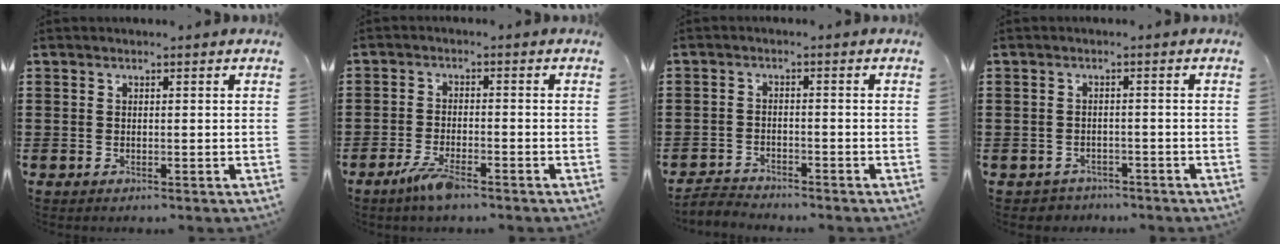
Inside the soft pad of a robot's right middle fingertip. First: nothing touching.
{"total": 4.3, "force": [-2.8, 0.8, 3.1], "torque": [-0.070, -0.005, -0.054]}
{"total": 2.8, "force": [-2.8, 0.3, 0.0], "torque": [-0.015, -0.005, -0.062]}
{"total": 1.6, "force": [-1.5, 0.5, -0.2], "torque": [-0.005, 0.001, -0.035]}